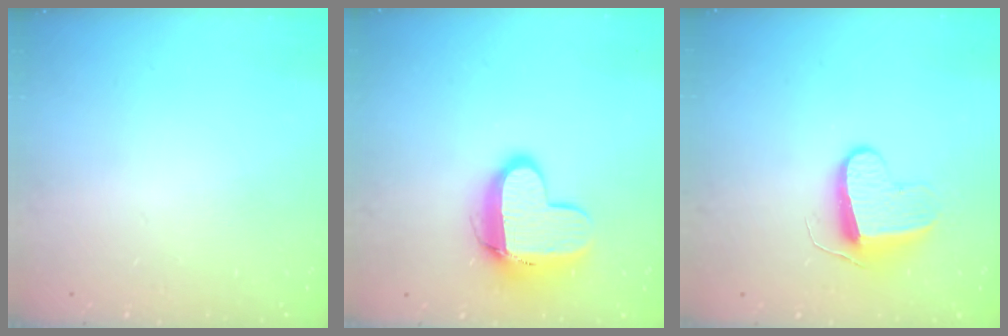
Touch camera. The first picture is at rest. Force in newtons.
{"total": 12.1, "press": 12.0, "slide": 1.2}
{"total": 9.0, "press": 9.0, "slide": 0.1}